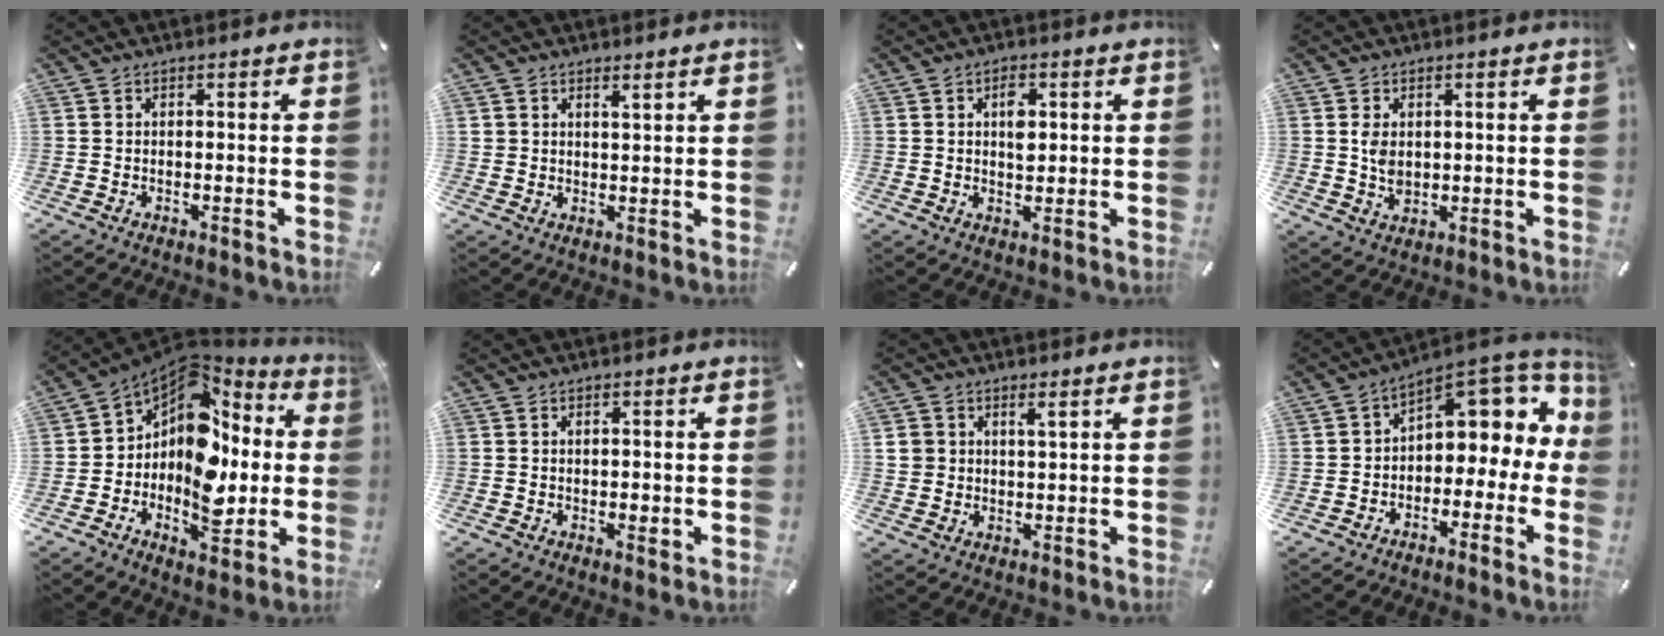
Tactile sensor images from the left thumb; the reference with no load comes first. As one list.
[{"total": 1.8, "force": [1.4, 0.8, 0.6], "torque": [-0.012, -0.001, 0.027]}, {"total": 4.5, "force": [1.1, 2.7, 3.3], "torque": [-0.047, -0.002, 0.012]}, {"total": 4.5, "force": [0.6, 3.1, 3.2], "torque": [-0.079, -0.006, 0.004]}, {"total": 14.6, "force": [-2.0, 10.6, 9.8], "torque": [-0.174, -0.019, -0.038]}, {"total": 1.6, "force": [0.1, 0.8, 1.4], "torque": [-0.028, 0.001, 0.002]}, {"total": 3.9, "force": [1.8, 3.1, 1.6], "torque": [-0.025, -0.002, 0.028]}, {"total": 10.2, "force": [4.5, 6.5, 6.4], "torque": [-0.080, -0.043, 0.078]}]